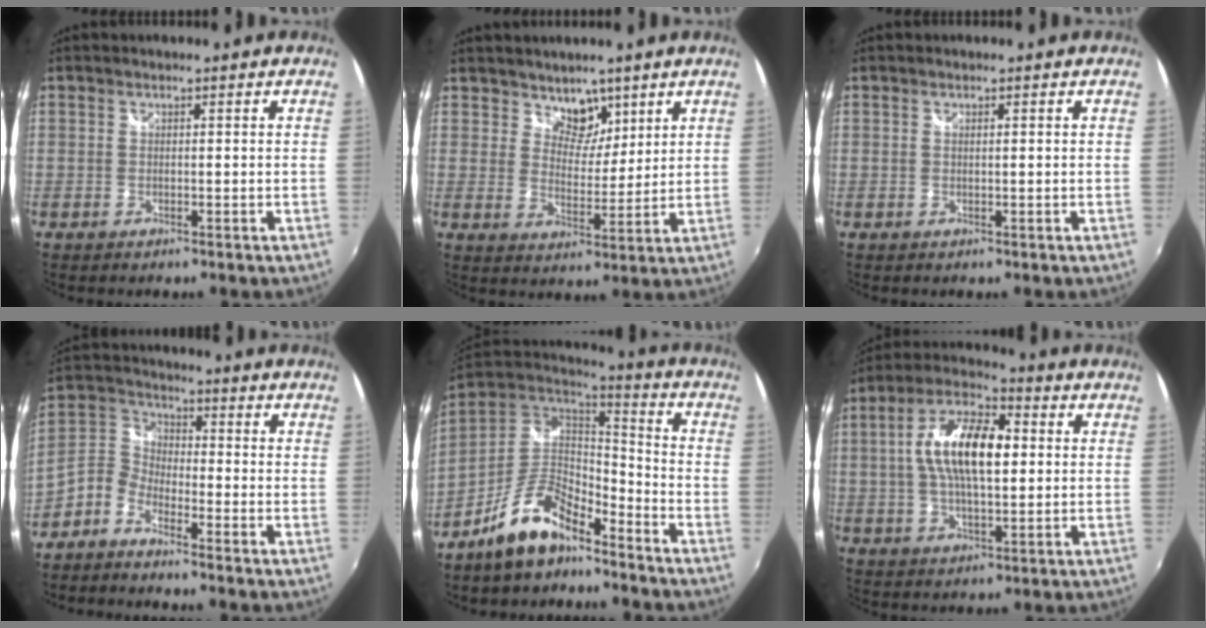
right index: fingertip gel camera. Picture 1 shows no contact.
{"total": 5.8, "force": [4.2, 3.7, 1.7], "torque": [-0.012, -0.008, 0.070]}
{"total": 0.0}
{"total": 5.8, "force": [-3.5, 3.5, 3.0], "torque": [-0.076, 0.020, -0.085]}
{"total": 13.2, "force": [-9.4, 5.2, 7.6], "torque": [-0.168, 0.011, -0.175]}
{"total": 14.1, "force": [1.5, 6.0, 12.7], "torque": [-0.240, 0.018, 0.020]}